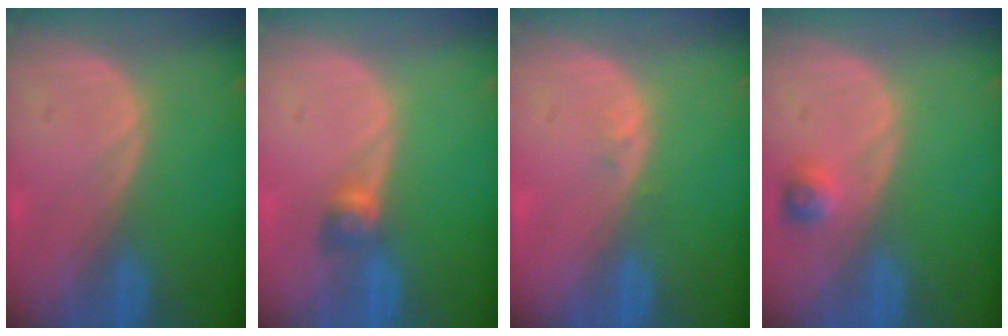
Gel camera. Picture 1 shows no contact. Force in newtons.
{"total": 2.7, "press": 2.4, "slide": 1.2}
{"total": 0.8, "press": 0.6, "slide": 0.5}
{"total": 2.2, "press": 2.2, "slide": 0.4}